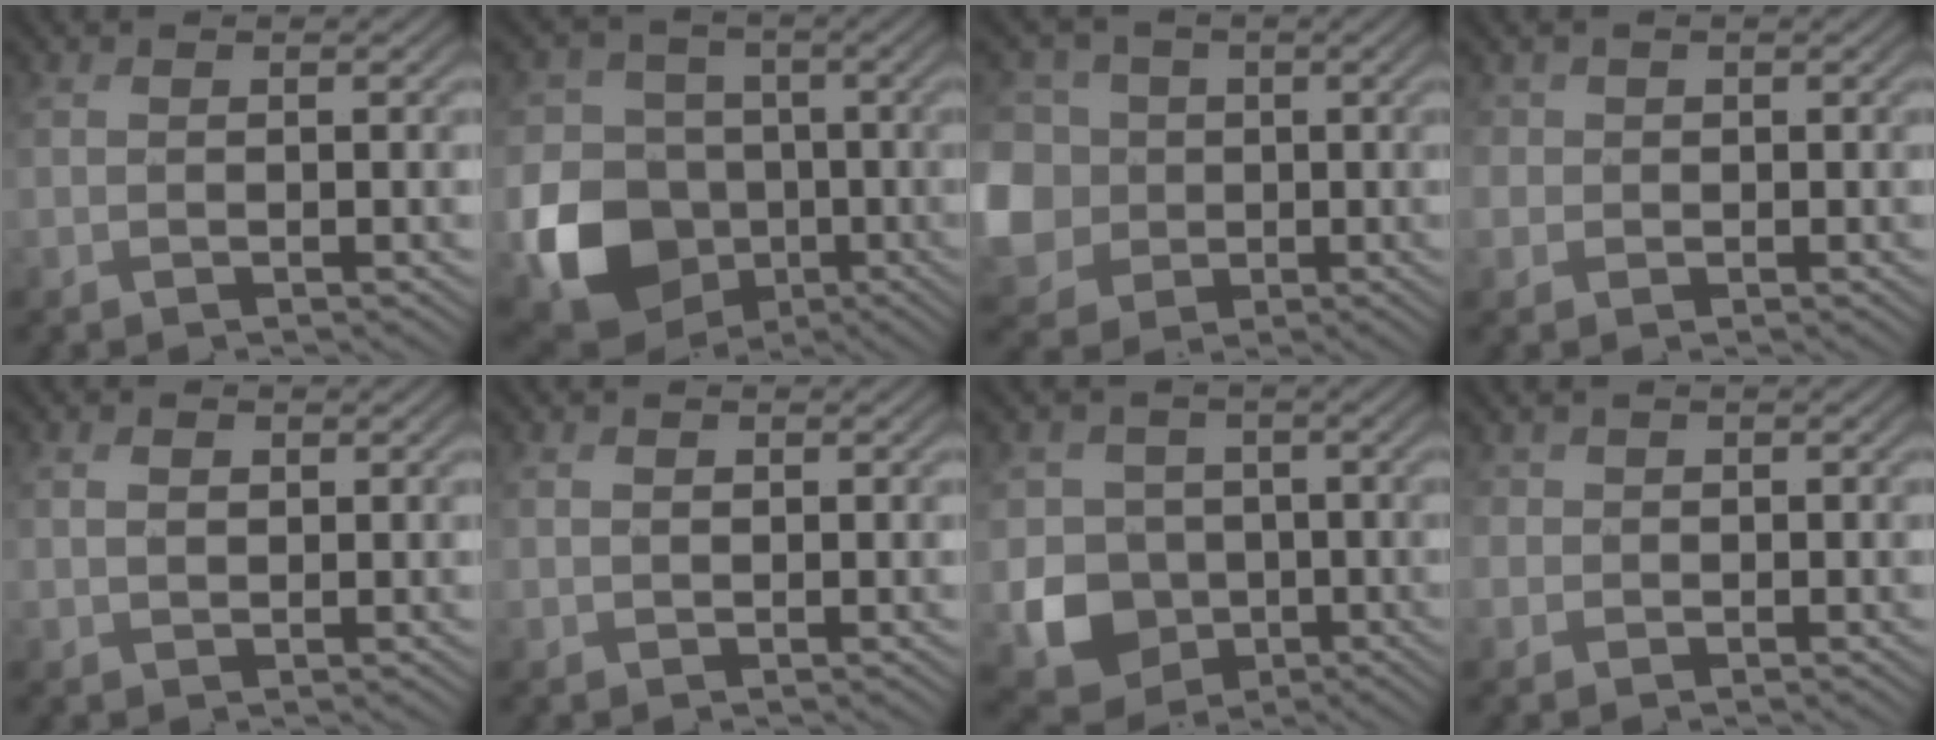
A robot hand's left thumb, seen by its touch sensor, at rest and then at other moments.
{"total": 11.1, "force": [-2.9, 9.7, 4.5], "torque": [-0.110, -0.029, -0.055]}
{"total": 9.8, "force": [-0.1, 9.1, 3.7], "torque": [-0.154, -0.010, -0.013]}
{"total": 2.0, "force": [0.3, 1.8, -0.7], "torque": [0.004, 0.003, 0.006]}
{"total": 1.4, "force": [1.1, 0.9, 0.0], "torque": [-0.005, 0.007, 0.022]}
{"total": 1.0, "force": [0.7, 0.6, -0.5], "torque": [0.006, 0.004, 0.016]}
{"total": 6.4, "force": [-0.5, 6.2, 1.6], "torque": [-0.047, -0.014, -0.016]}
{"total": 1.7, "force": [0.1, 1.5, -0.6], "torque": [0.004, -0.001, -0.001]}